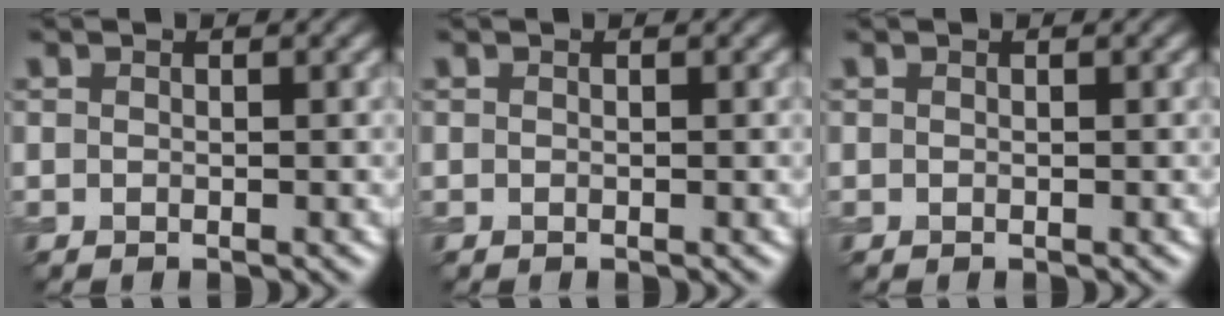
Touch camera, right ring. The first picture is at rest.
{"total": 0.0}
{"total": 0.0}